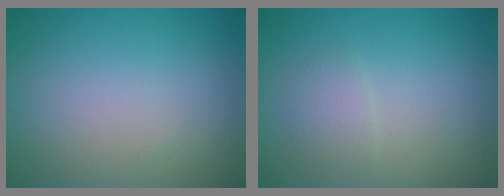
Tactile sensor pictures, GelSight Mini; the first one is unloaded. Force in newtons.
{"total": 1.3, "press": 1.3, "slide": 0.0}